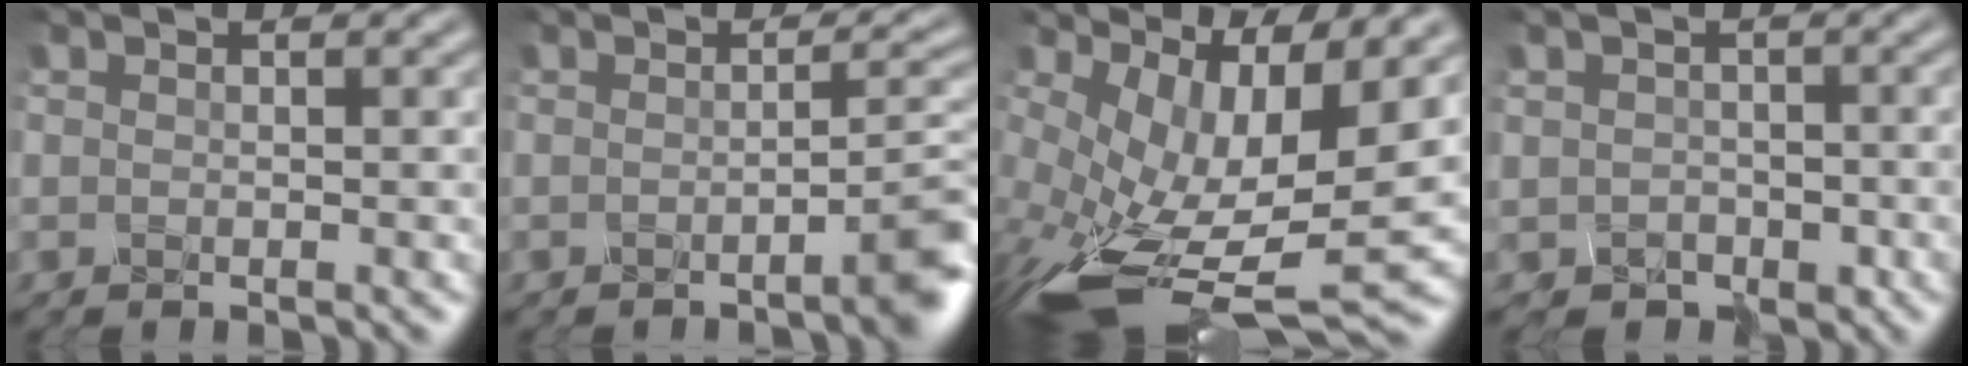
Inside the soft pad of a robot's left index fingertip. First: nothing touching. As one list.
[{"total": 4.3, "force": [-1.9, 0.7, 3.8], "torque": [-0.030, 0.014, -0.036]}, {"total": 10.1, "force": [-0.6, 4.3, 9.1], "torque": [-0.194, -0.033, 0.002]}, {"total": 2.5, "force": [-1.0, 2.3, 0.0], "torque": [0.004, -0.004, -0.019]}]